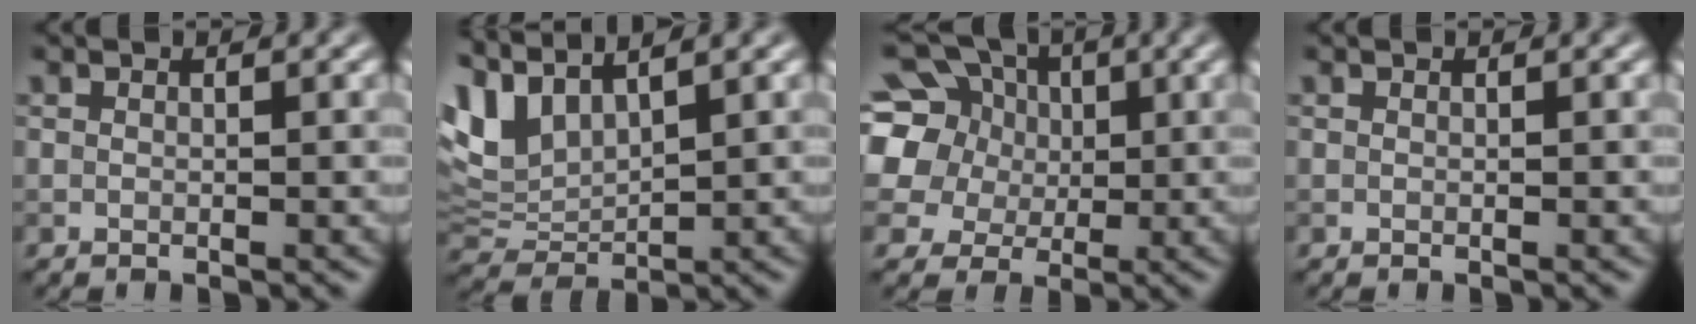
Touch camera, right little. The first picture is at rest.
{"total": 5.2, "force": [3.6, 2.3, 3.1], "torque": [-0.079, 0.004, 0.072]}
{"total": 13.1, "force": [4.0, 10.8, 6.1], "torque": [-0.164, 0.035, 0.063]}
{"total": 0.0}